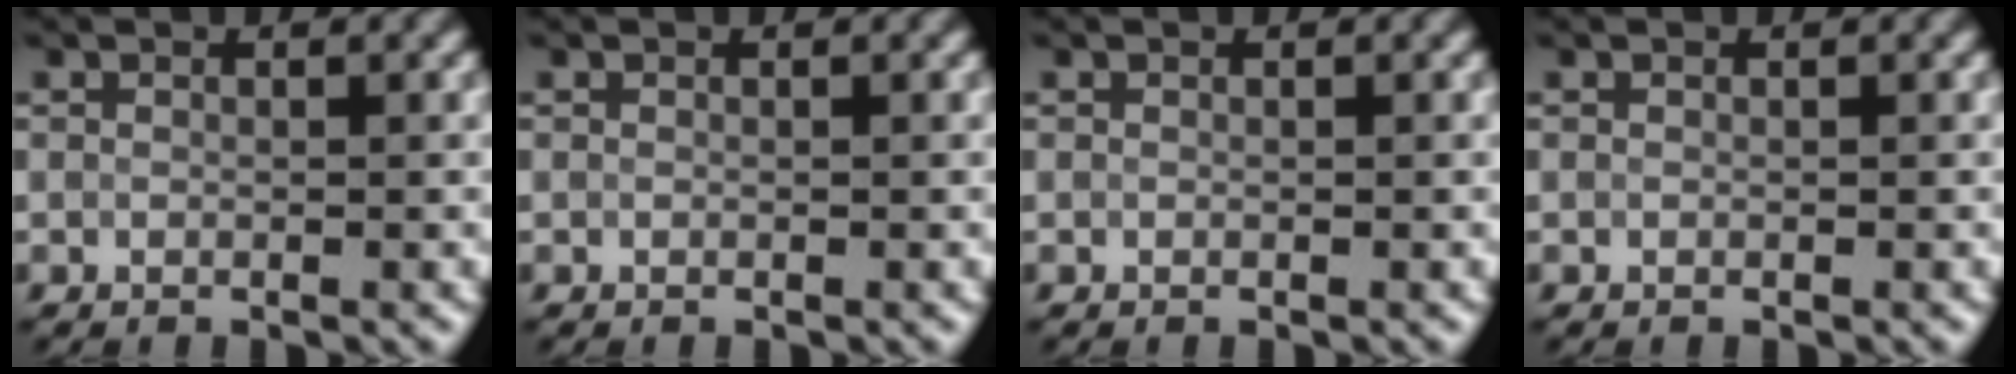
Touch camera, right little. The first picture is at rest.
{"total": 0.0}
{"total": 0.0}
{"total": 0.0}